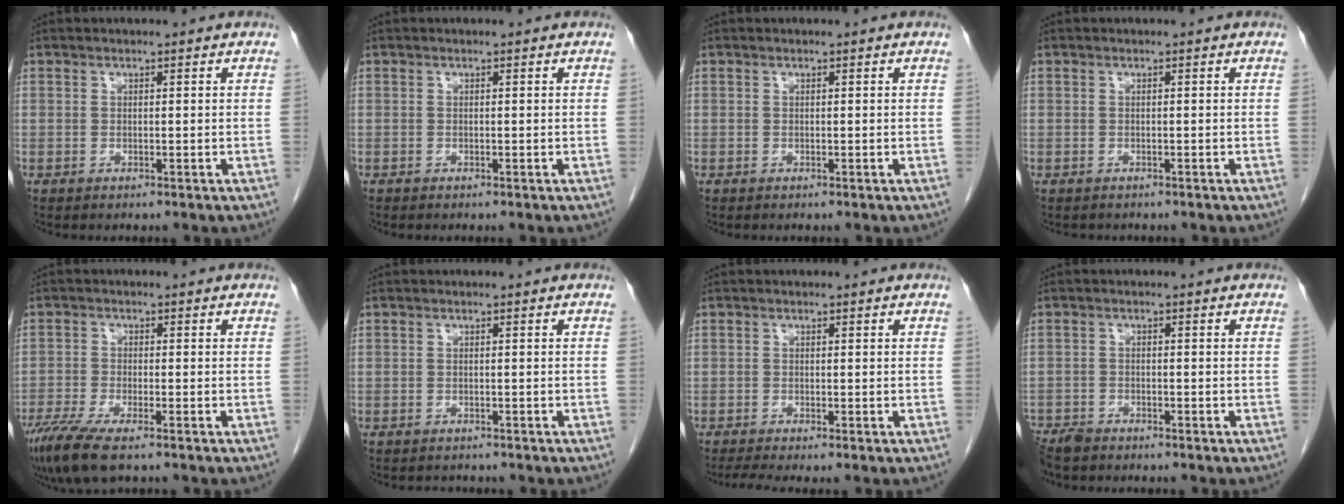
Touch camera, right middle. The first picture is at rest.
{"total": 0.0}
{"total": 0.0}
{"total": 1.1, "force": [-1.0, 0.5, 0.2], "torque": [-0.011, -0.001, -0.013]}
{"total": 7.8, "force": [-5.5, 1.3, 5.4], "torque": [-0.100, -0.020, -0.096]}
{"total": 1.7, "force": [-1.6, 0.7, 0.1], "torque": [-0.007, -0.002, -0.022]}
{"total": 2.3, "force": [-1.7, -0.1, 1.5], "torque": [-0.031, -0.007, -0.036]}
{"total": 4.2, "force": [-3.8, 1.3, 1.3], "torque": [-0.023, -0.010, -0.067]}